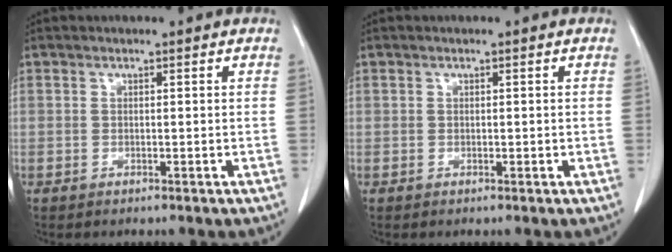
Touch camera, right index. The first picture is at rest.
{"total": 0.0}